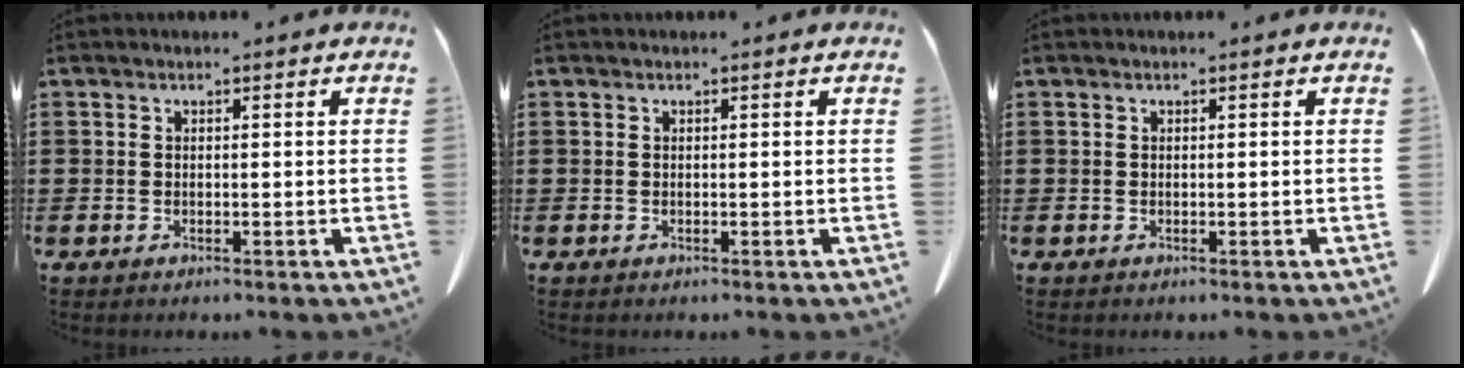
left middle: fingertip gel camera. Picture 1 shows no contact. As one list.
[{"total": 0.0}, {"total": 0.0}]